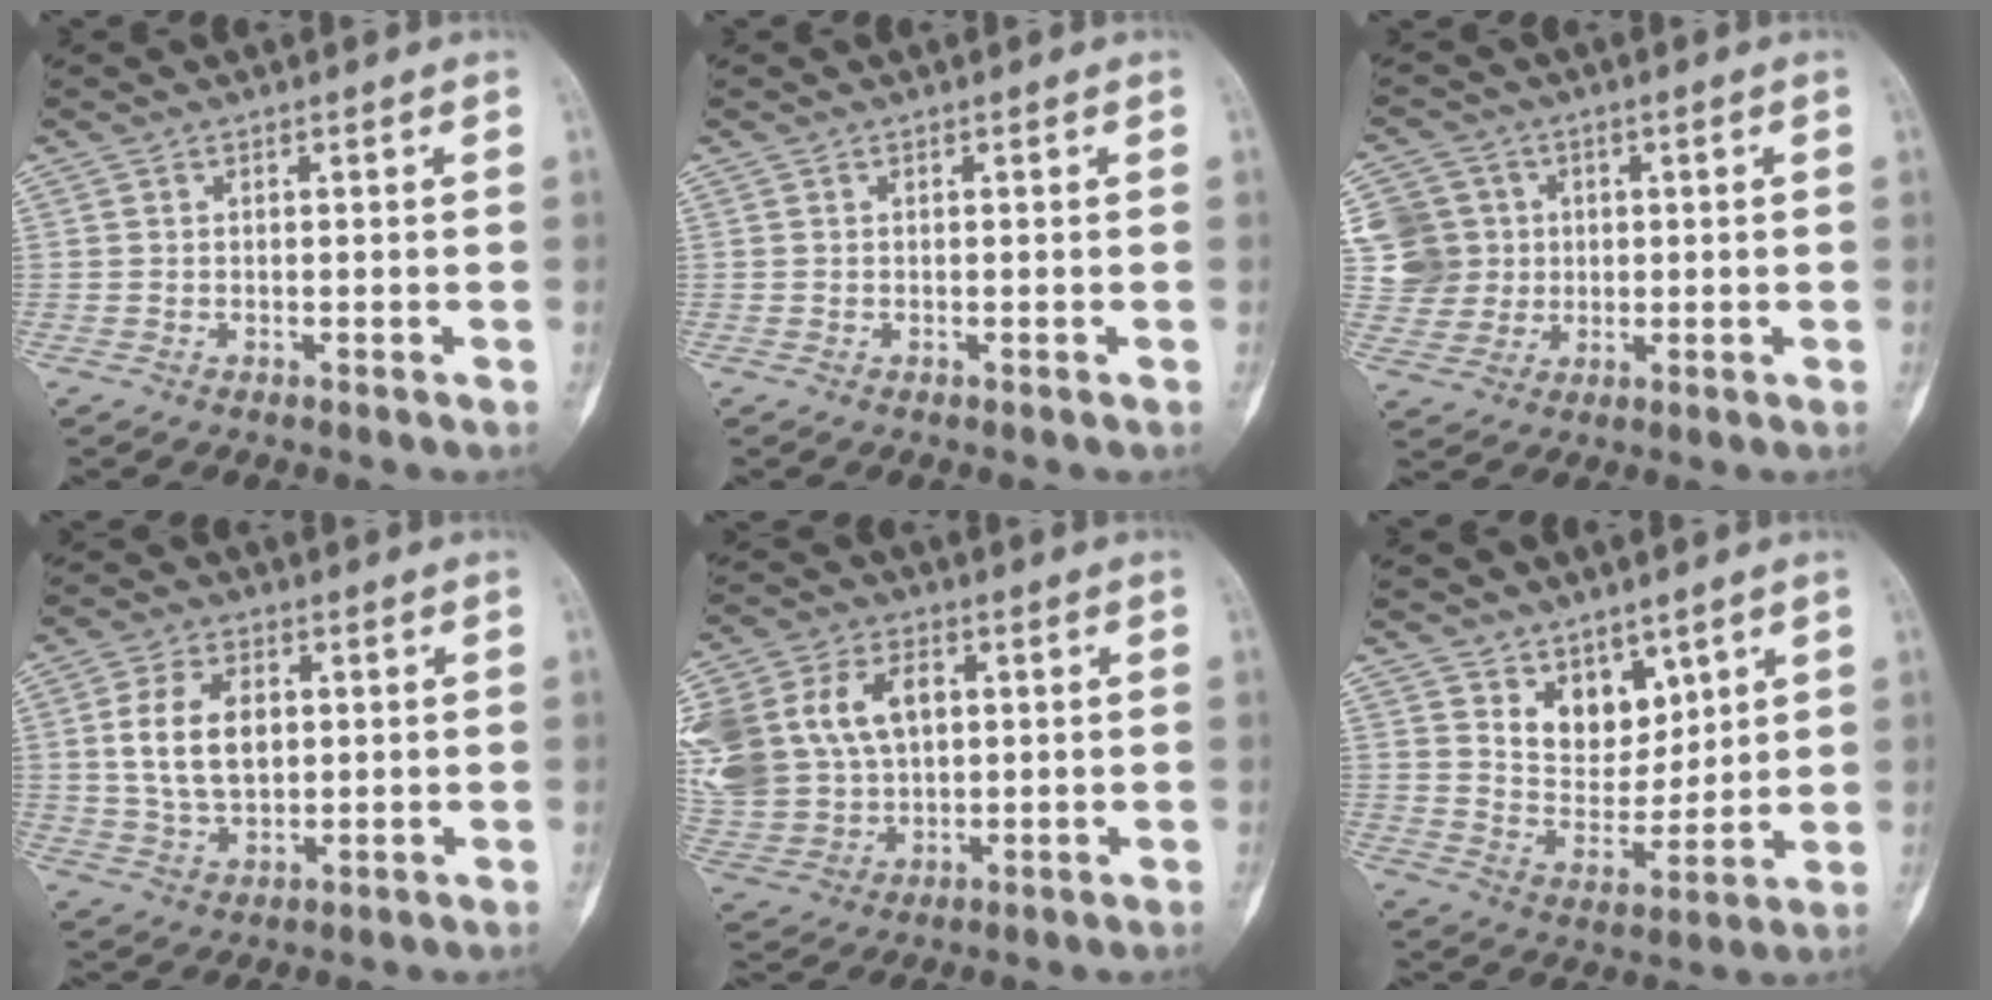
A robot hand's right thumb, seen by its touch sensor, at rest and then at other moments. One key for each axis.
{"total": 0.0}
{"total": 9.2, "fx": 1.6, "fy": 8.9, "fz": 1.7, "tx": -0.004, "ty": 0.007, "tz": 0.032}
{"total": 12.2, "fx": 1.9, "fy": 7.8, "fz": 9.2, "tx": -0.153, "ty": -0.003, "tz": 0.040}
{"total": 25.8, "fx": 5.8, "fy": 19.3, "fz": 16.2, "tx": -0.382, "ty": 0.045, "tz": 0.130}
{"total": 8.9, "fx": 5.4, "fy": 5.9, "fz": 4.0, "tx": -0.029, "ty": -0.044, "tz": 0.105}